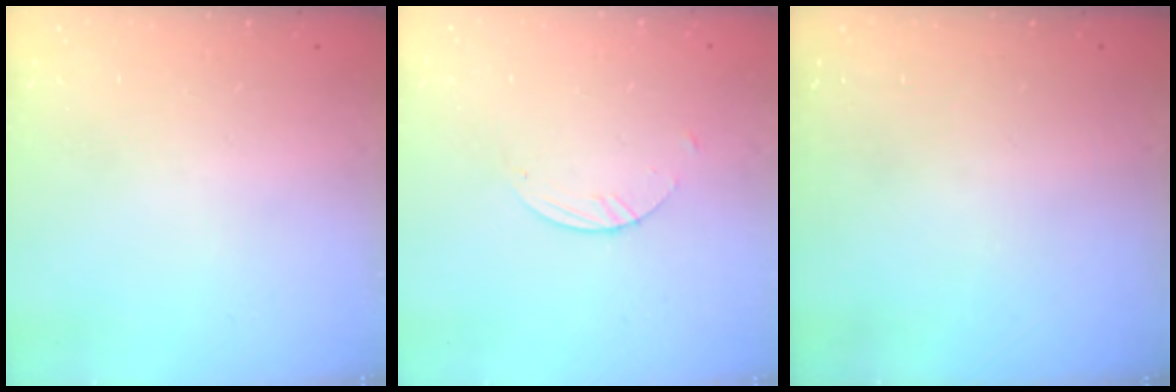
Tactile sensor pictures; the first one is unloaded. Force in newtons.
{"total": 1.8, "press": 1.8, "slide": 0.1}
{"total": 0.0}